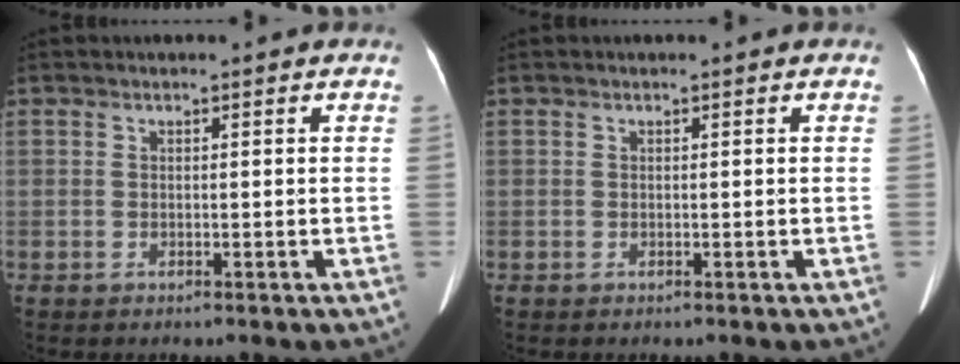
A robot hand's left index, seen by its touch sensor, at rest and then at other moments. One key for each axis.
{"total": 0.0}